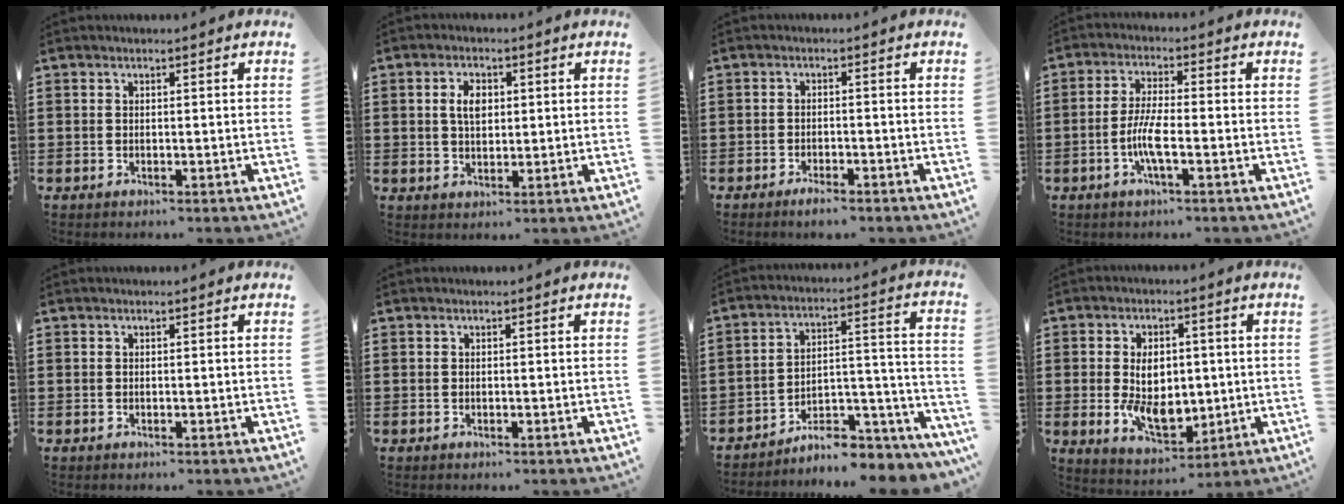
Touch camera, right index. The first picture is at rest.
{"total": 3.7, "force": [0.7, 2.1, 3.0], "torque": [-0.056, 0.008, 0.009]}
{"total": 2.0, "force": [-1.8, 0.1, 0.8], "torque": [-0.015, -0.001, -0.034]}
{"total": 5.6, "force": [-1.9, 1.1, 5.2], "torque": [-0.115, -0.009, -0.042]}
{"total": 0.0}
{"total": 0.0}
{"total": 6.7, "force": [-6.0, 1.7, 2.5], "torque": [-0.033, 0.006, -0.114]}
{"total": 8.3, "force": [-0.3, 5.4, 6.3], "torque": [-0.114, -0.001, -0.010]}